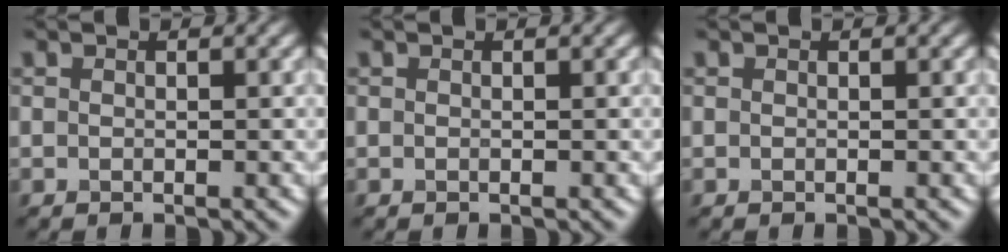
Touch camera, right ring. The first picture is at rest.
{"total": 0.0}
{"total": 0.0}